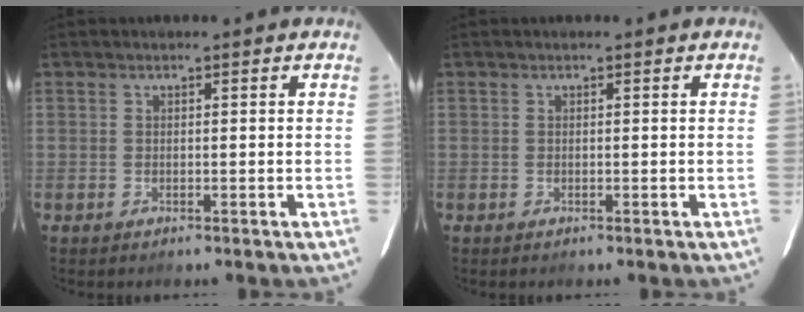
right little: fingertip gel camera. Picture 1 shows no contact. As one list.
[{"total": 0.0}]